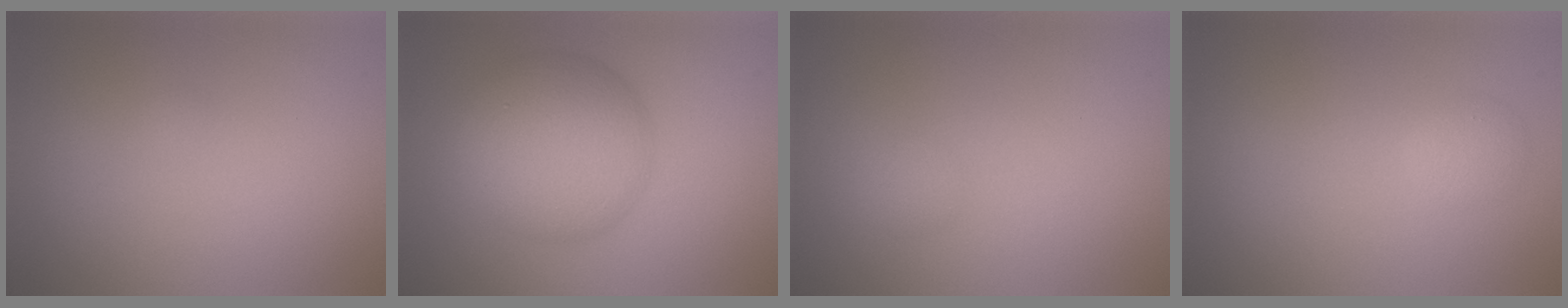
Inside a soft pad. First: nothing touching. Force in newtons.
{"total": 8.1, "press": 8.1, "slide": 0.3}
{"total": 1.0, "press": 1.0, "slide": 0.0}
{"total": 1.3, "press": 1.3, "slide": 0.1}